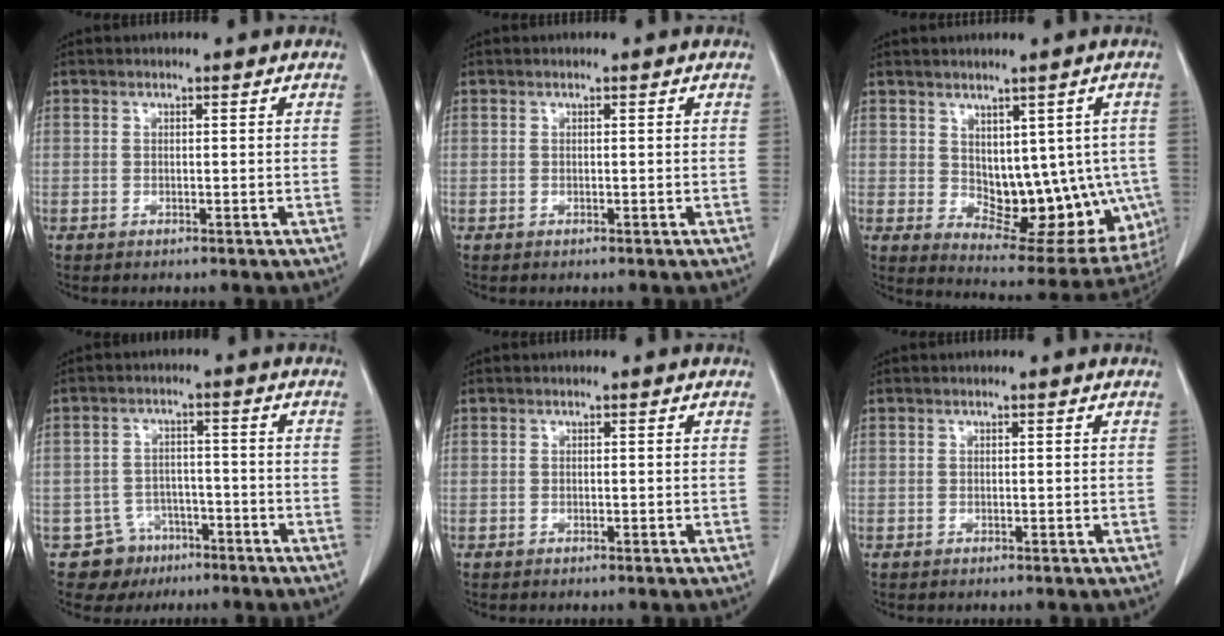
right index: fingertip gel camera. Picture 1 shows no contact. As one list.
[{"total": 0.0}, {"total": 14.0, "force": [-0.6, 8.1, 11.4], "torque": [-0.125, 0.002, 0.014]}, {"total": 5.8, "force": [-3.5, 4.7, -0.2], "torque": [0.011, 0.011, -0.052]}, {"total": 0.0}, {"total": 0.0}]